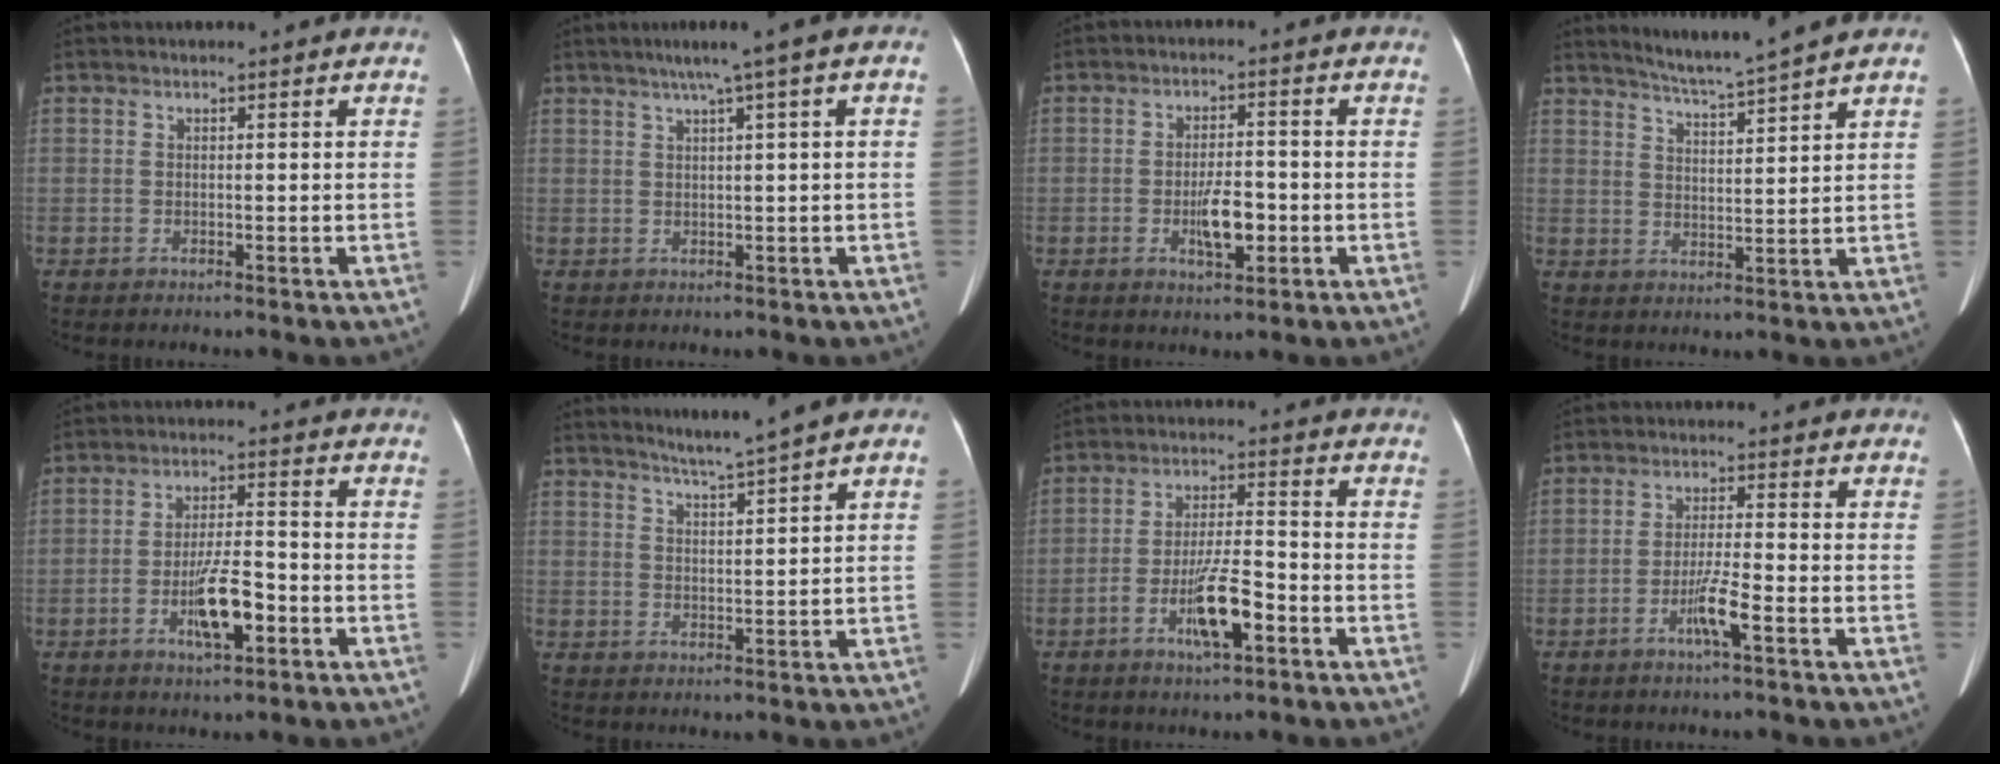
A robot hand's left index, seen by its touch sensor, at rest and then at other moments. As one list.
[{"total": 6.0, "force": [2.8, -0.4, 5.4], "torque": [-0.080, 0.028, 0.042]}, {"total": 5.2, "force": [-1.7, 1.8, 4.5], "torque": [-0.083, -0.005, -0.025]}, {"total": 6.6, "force": [6.0, -1.8, 2.3], "torque": [-0.047, -0.008, 0.107]}, {"total": 7.5, "force": [-3.1, 1.8, 6.6], "torque": [-0.130, -0.003, -0.053]}, {"total": 4.5, "force": [3.8, -1.5, 1.9], "torque": [-0.036, -0.008, 0.070]}, {"total": 8.5, "force": [-4.0, 1.6, 7.3], "torque": [-0.144, -0.004, -0.069]}, {"total": 4.5, "force": [-2.4, -0.3, 3.8], "torque": [-0.079, -0.011, -0.048]}]